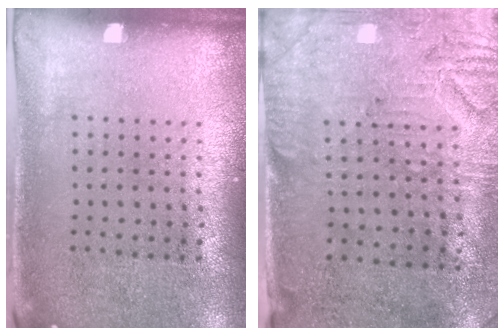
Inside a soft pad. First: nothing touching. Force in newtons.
{"total": 3.0, "press": 2.6, "slide": 1.6}